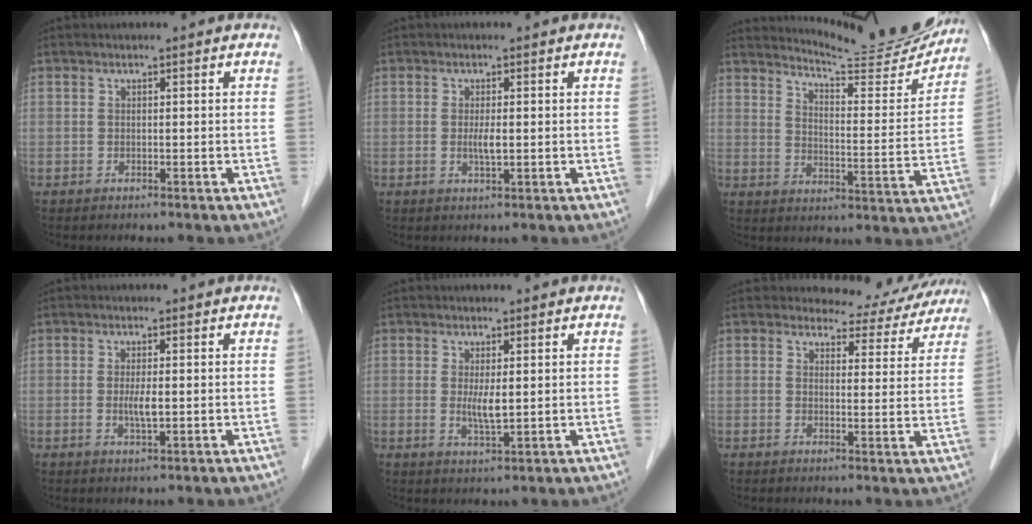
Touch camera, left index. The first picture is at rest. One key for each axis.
{"total": 2.1, "fx": -0.1, "fy": 0.4, "fz": 2.1, "tx": -0.045, "ty": -0.003, "tz": 0.000}
{"total": 15.8, "fx": 15.4, "fy": 0.5, "fz": 3.6, "tx": -0.056, "ty": -0.067, "tz": 0.196}
{"total": 2.5, "fx": -0.1, "fy": 0.4, "fz": 2.4, "tx": -0.052, "ty": -0.004, "tz": -0.001}
{"total": 3.1, "fx": 0.4, "fy": 0.5, "fz": 3.1, "tx": -0.062, "ty": -0.008, "tz": 0.010}
{"total": 7.9, "fx": 7.4, "fy": 2.7, "fz": 0.0, "tx": 0.011, "ty": -0.010, "tz": 0.074}